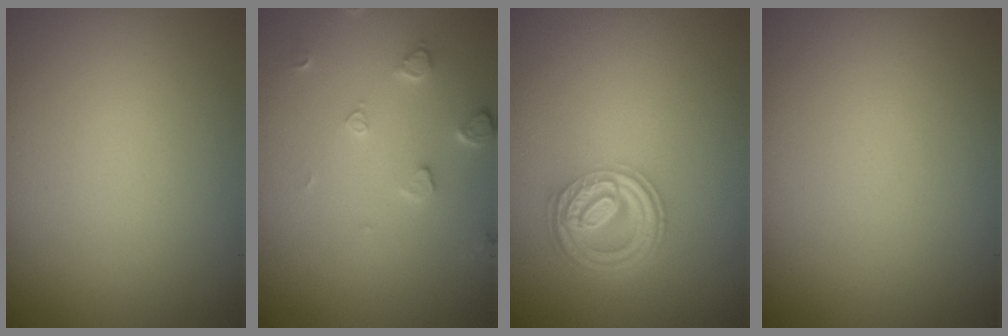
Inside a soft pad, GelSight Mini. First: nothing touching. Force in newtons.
{"total": 1.9, "press": 1.8, "slide": 0.3}
{"total": 4.6, "press": 3.4, "slide": 3.0}
{"total": 0.0}